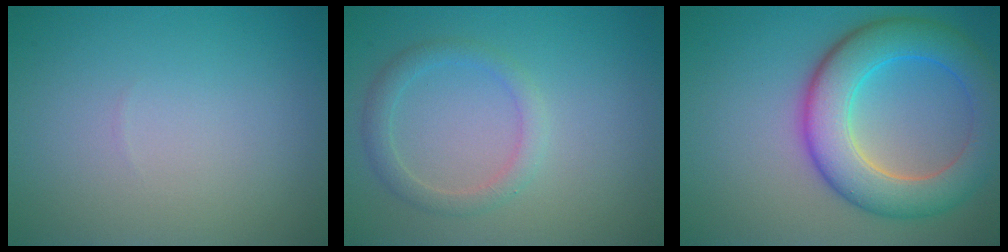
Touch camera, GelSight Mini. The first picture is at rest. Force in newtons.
{"total": 2.1, "press": 2.1, "slide": 0.1}
{"total": 8.2, "press": 8.2, "slide": 0.1}